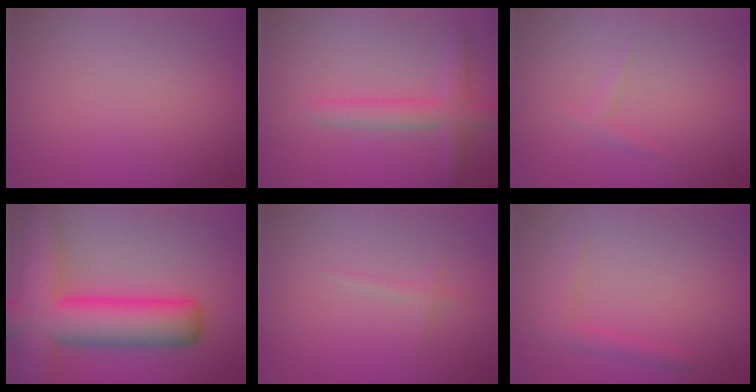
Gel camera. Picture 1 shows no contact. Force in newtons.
{"total": 2.8, "press": 2.8, "slide": 0.2}
{"total": 0.8, "press": 0.8, "slide": 0.1}
{"total": 11.0, "press": 11.0, "slide": 0.5}
{"total": 0.7, "press": 0.7, "slide": 0.1}
{"total": 1.3, "press": 1.3, "slide": 0.1}